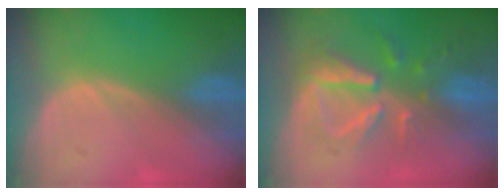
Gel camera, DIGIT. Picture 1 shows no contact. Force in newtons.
{"total": 8.0, "press": 7.7, "slide": 2.4}